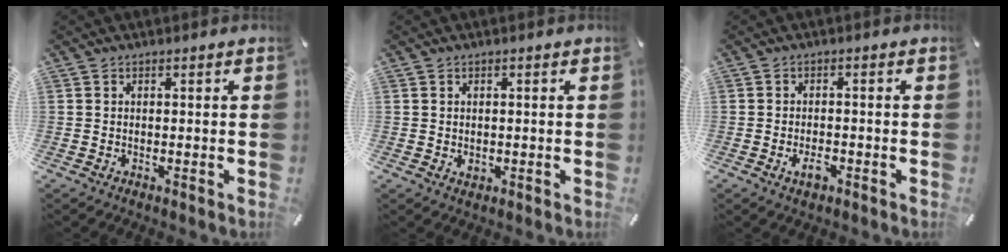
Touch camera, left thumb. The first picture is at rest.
{"total": 1.3, "force": [-0.1, 1.2, 0.5], "torque": [-0.001, 0.001, -0.004]}
{"total": 3.5, "force": [-1.6, 1.8, 2.5], "torque": [-0.055, 0.002, -0.030]}